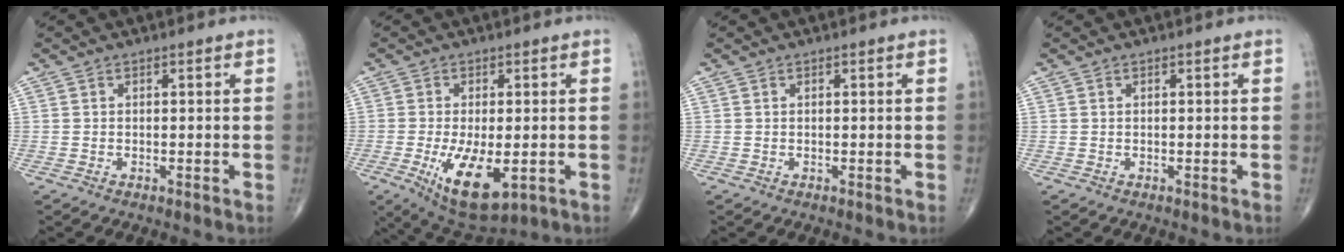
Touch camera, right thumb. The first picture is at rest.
{"total": 11.6, "force": [-3.5, 5.0, 9.9], "torque": [-0.167, -0.018, -0.044]}
{"total": 0.0}
{"total": 0.0}